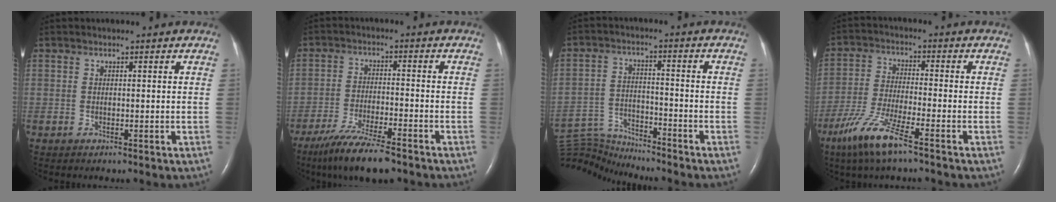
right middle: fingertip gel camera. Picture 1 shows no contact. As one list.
[{"total": 10.3, "force": [-7.9, 1.2, 6.5], "torque": [-0.117, -0.027, -0.132]}, {"total": 9.8, "force": [-9.8, 0.1, 0.2], "torque": [-0.016, 0.014, -0.185]}, {"total": 8.9, "force": [-5.9, 0.6, 6.7], "torque": [-0.147, -0.022, -0.116]}]